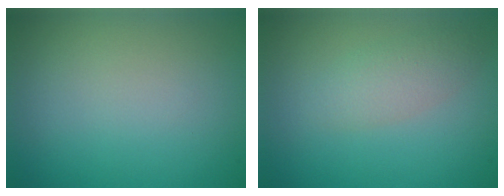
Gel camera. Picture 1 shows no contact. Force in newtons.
{"total": 2.3, "press": 2.3, "slide": 0.1}